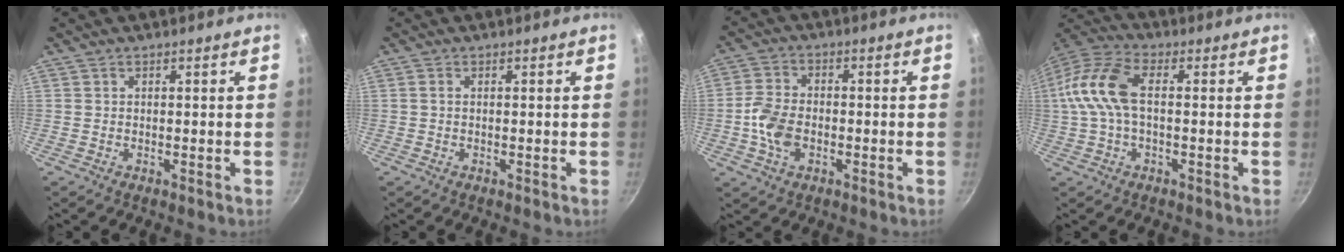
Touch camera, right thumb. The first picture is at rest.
{"total": 0.5, "force": [0.1, 0.3, 0.4], "torque": [-0.008, 0.003, 0.000]}
{"total": 7.4, "force": [-1.8, 5.0, 5.2], "torque": [-0.100, 0.015, -0.042]}
{"total": 12.0, "force": [0.7, 6.4, 10.1], "torque": [-0.217, 0.029, -0.003]}